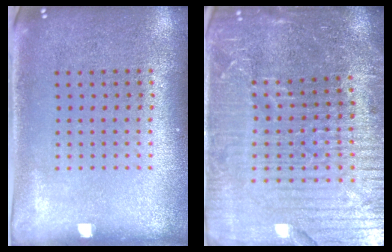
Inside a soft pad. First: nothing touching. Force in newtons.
{"total": 6.2, "press": 5.5, "slide": 2.8}